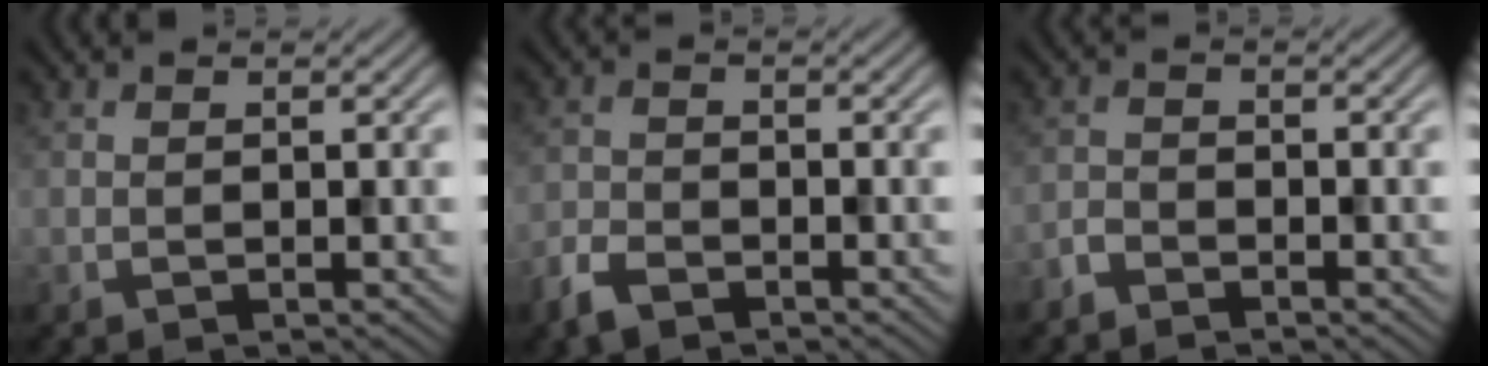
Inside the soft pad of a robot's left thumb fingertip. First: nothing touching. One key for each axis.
{"total": 3.4, "fx": -2.7, "fy": 1.5, "fz": 1.6, "tx": -0.036, "ty": -0.006, "tz": -0.065}
{"total": 2.0, "fx": -1.8, "fy": 0.5, "fz": 0.5, "tx": -0.010, "ty": -0.001, "tz": -0.046}